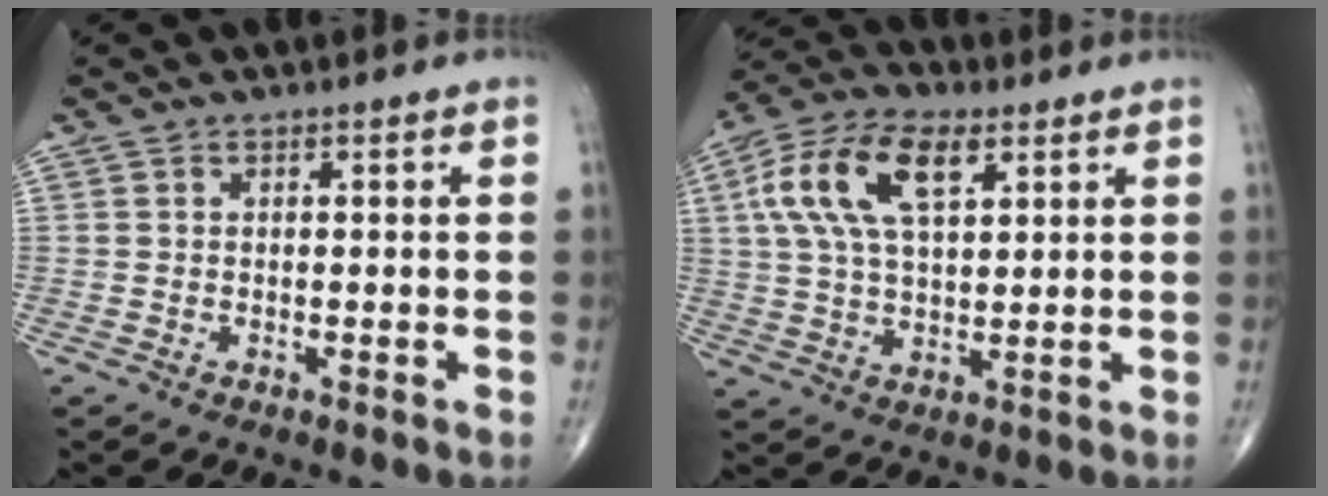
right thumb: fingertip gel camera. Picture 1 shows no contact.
{"total": 14.6, "force": [5.3, 7.1, 11.6], "torque": [-0.226, 0.008, 0.095]}